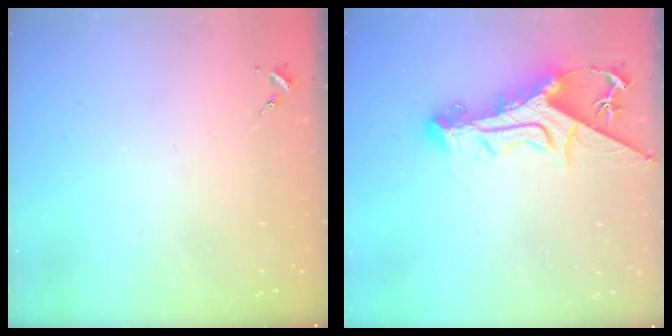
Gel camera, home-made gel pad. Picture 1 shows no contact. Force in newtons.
{"total": 14.5, "press": 14.4, "slide": 1.2}